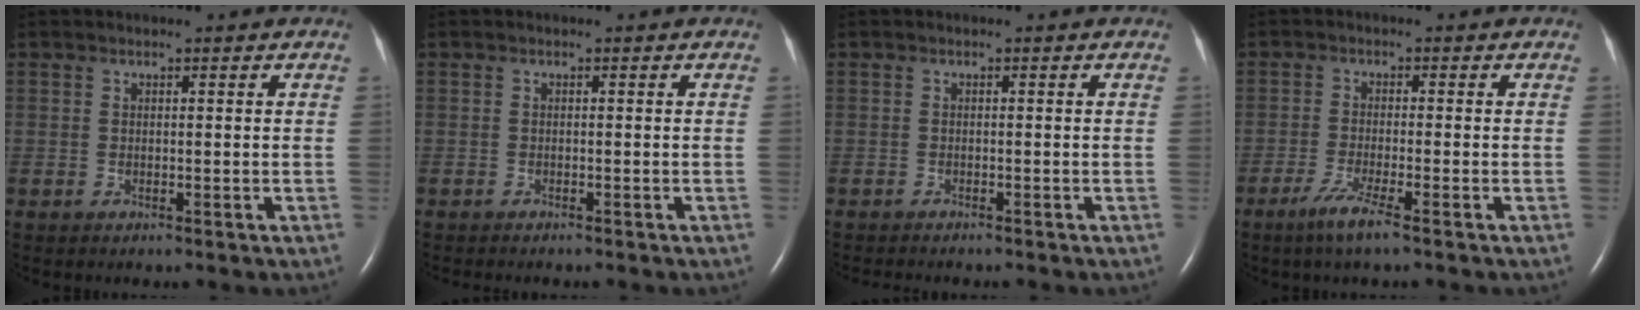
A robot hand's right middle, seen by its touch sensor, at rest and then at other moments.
{"total": 2.3, "force": [-2.0, 0.4, 1.0], "torque": [-0.018, -0.005, -0.021]}
{"total": 3.3, "force": [-3.0, 0.5, 1.4], "torque": [-0.022, -0.007, -0.037]}
{"total": 4.3, "force": [-2.8, -0.2, 3.3], "torque": [-0.073, -0.013, -0.057]}